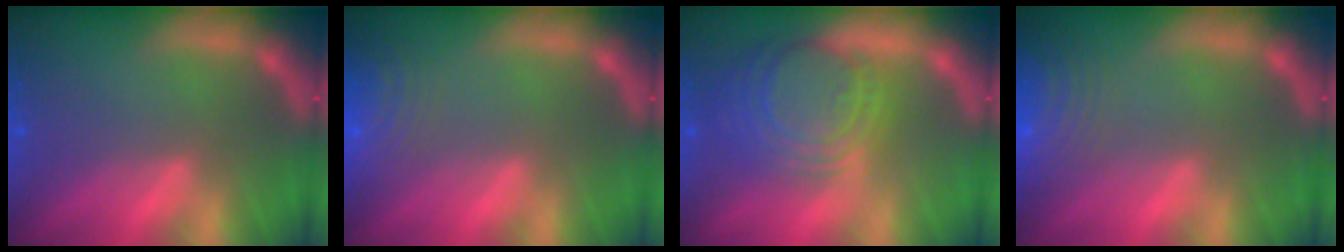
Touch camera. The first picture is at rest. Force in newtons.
{"total": 8.0}
{"total": 9.5}
{"total": 10.0}